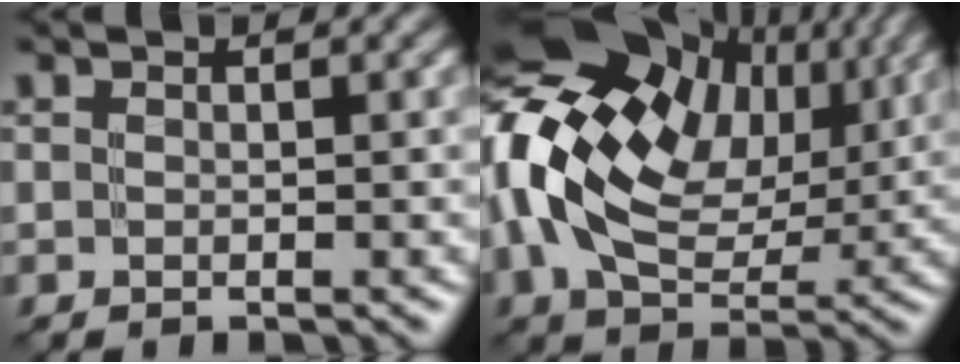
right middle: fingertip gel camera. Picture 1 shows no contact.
{"total": 16.7, "force": [4.7, 11.3, 11.4], "torque": [-0.223, 0.033, 0.078]}